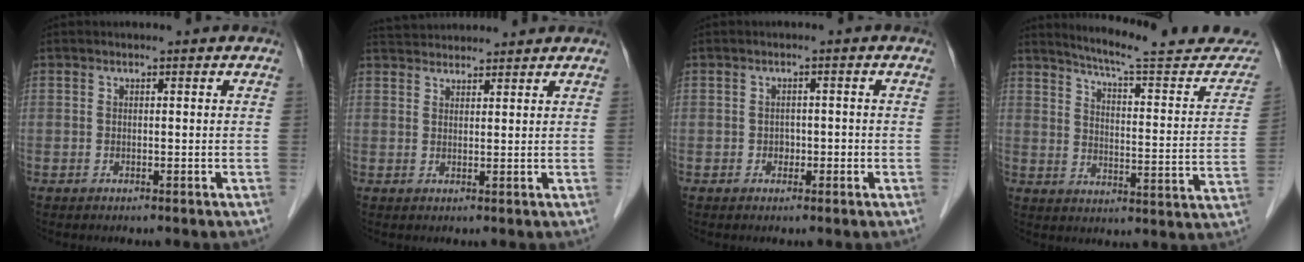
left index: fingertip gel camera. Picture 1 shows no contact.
{"total": 6.6, "force": [6.4, 0.8, 1.4], "torque": [-0.027, 0.040, 0.103]}
{"total": 1.3, "force": [-0.4, 1.1, 0.6], "torque": [-0.008, 0.005, -0.004]}
{"total": 20.8, "force": [19.3, 1.5, 7.6], "torque": [-0.099, -0.065, 0.243]}